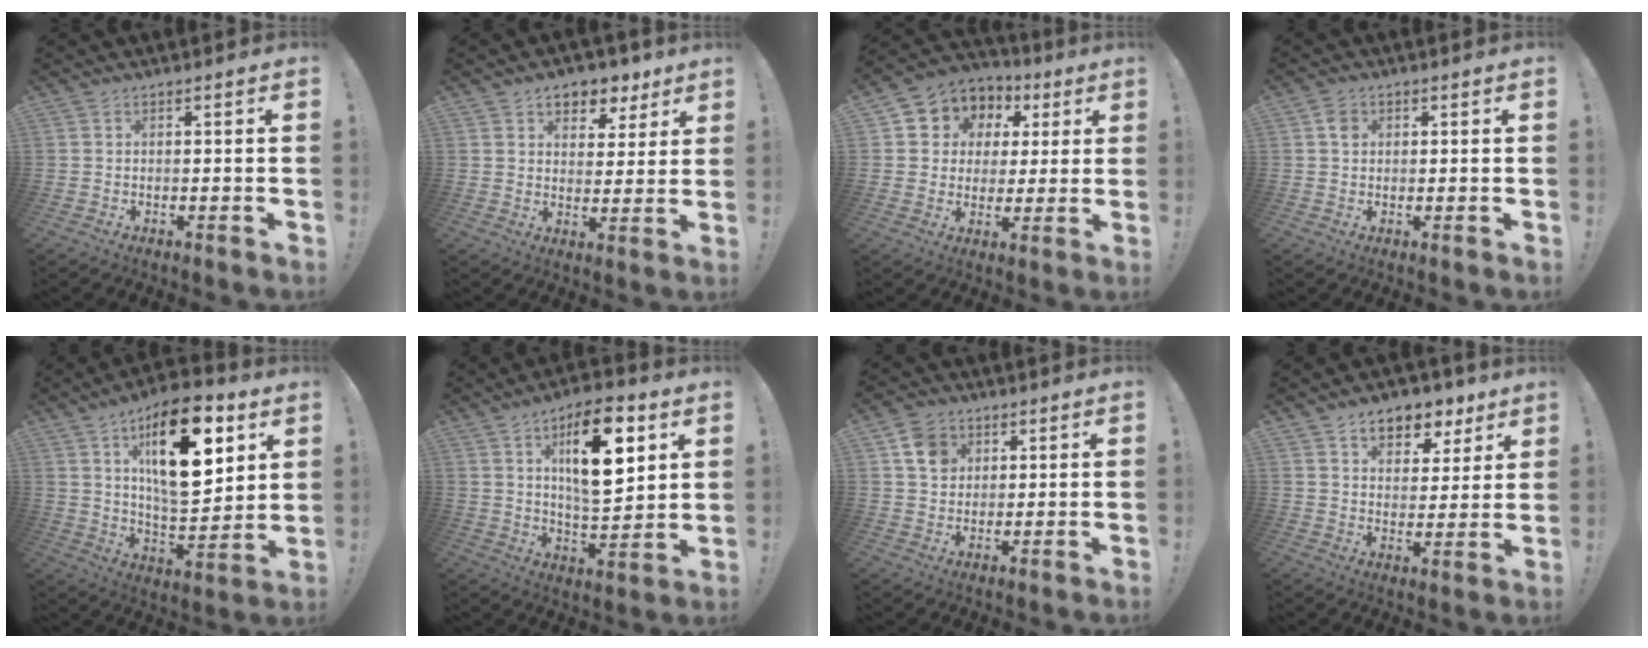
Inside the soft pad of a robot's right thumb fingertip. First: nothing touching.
{"total": 7.1, "force": [4.7, 4.9, 2.2], "torque": [-0.018, -0.033, 0.089]}
{"total": 7.8, "force": [1.8, 7.2, 2.2], "torque": [-0.032, -0.016, 0.039]}
{"total": 3.2, "force": [1.0, 2.6, 1.7], "torque": [-0.021, 0.001, 0.017]}
{"total": 23.2, "force": [9.5, 10.0, 18.6], "torque": [-0.285, -0.035, 0.152]}
{"total": 18.0, "force": [7.2, 7.3, 14.8], "torque": [-0.217, -0.018, 0.109]}
{"total": 8.1, "force": [3.7, 6.6, 2.9], "torque": [-0.038, -0.013, 0.074]}
{"total": 8.9, "force": [6.0, 5.6, 3.4], "torque": [-0.043, -0.041, 0.111]}